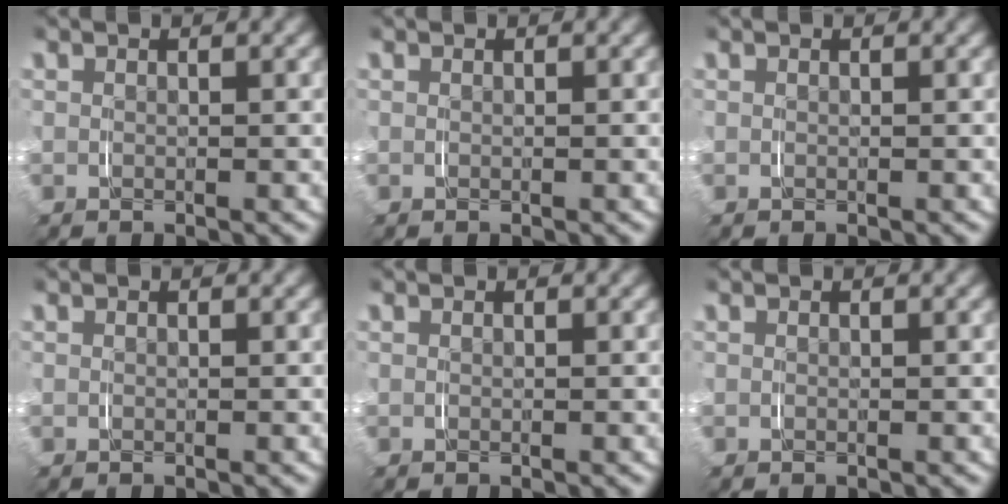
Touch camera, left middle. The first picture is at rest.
{"total": 0.0}
{"total": 0.0}
{"total": 0.0}
{"total": 0.0}
{"total": 0.0}